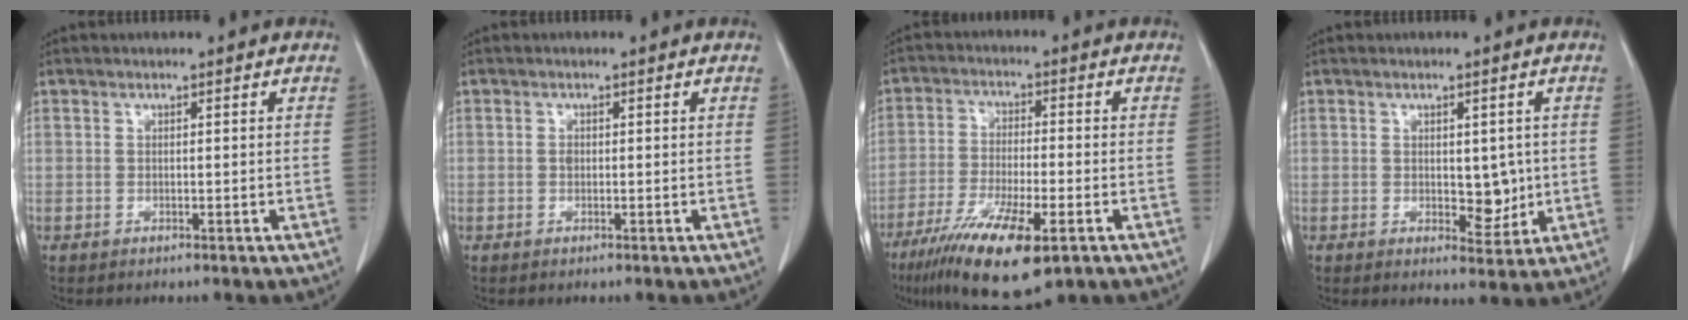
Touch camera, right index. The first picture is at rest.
{"total": 0.7, "force": [0.0, 0.5, 0.5], "torque": [-0.011, 0.001, -0.002]}
{"total": 14.3, "force": [-8.1, 2.9, 11.4], "torque": [-0.210, -0.033, -0.137]}
{"total": 4.6, "force": [0.1, 2.5, 3.8], "torque": [-0.043, -0.009, 0.009]}